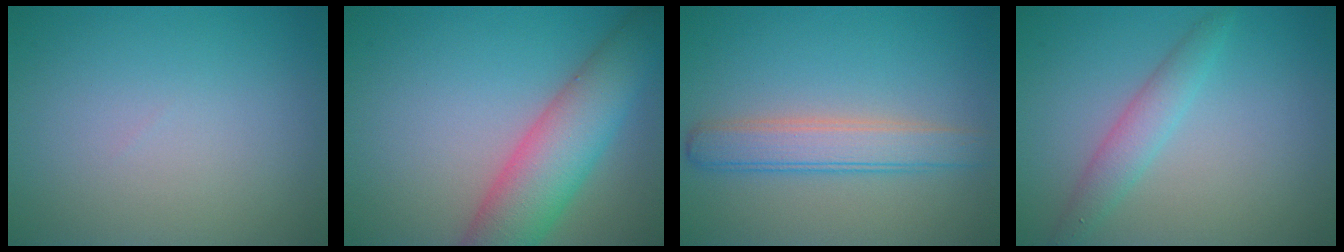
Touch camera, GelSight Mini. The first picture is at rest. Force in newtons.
{"total": 7.5, "press": 7.5, "slide": 0.3}
{"total": 3.7, "press": 3.7, "slide": 0.1}
{"total": 2.4, "press": 2.4, "slide": 0.1}